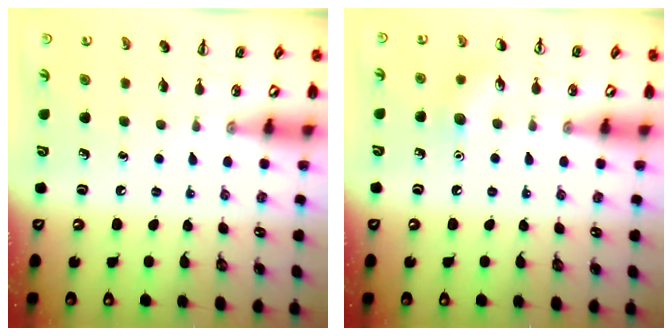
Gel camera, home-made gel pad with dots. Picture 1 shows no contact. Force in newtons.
{"total": 6.8, "press": 6.6, "slide": 1.7}